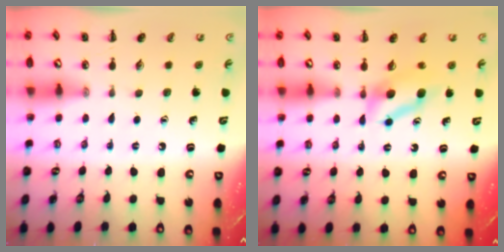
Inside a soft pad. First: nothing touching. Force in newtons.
{"total": 5.3, "press": 5.2, "slide": 1.0}